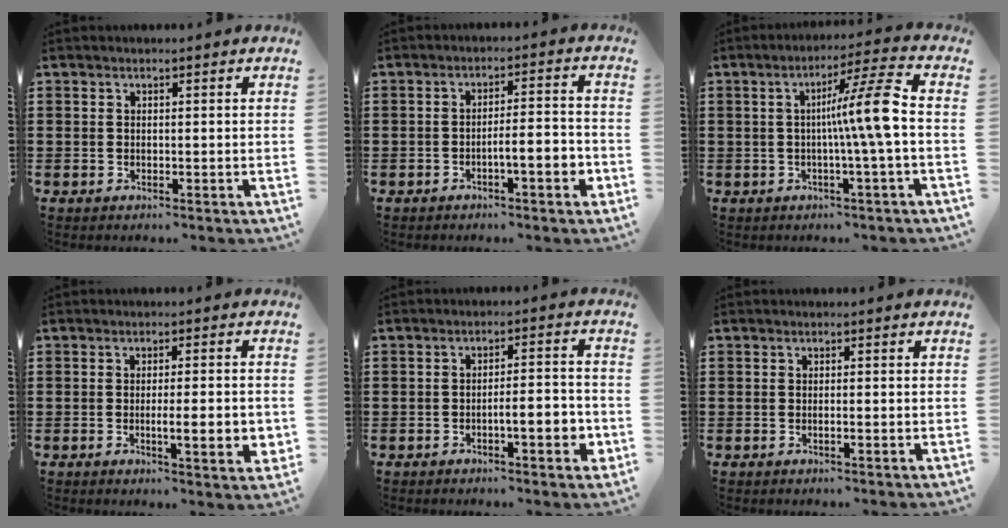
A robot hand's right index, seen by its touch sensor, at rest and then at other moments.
{"total": 4.8, "force": [-2.4, 0.6, 4.1], "torque": [-0.069, 0.001, -0.043]}
{"total": 8.9, "force": [-0.3, -0.7, 8.9], "torque": [-0.153, -0.004, -0.017]}
{"total": 5.7, "force": [-1.1, 0.8, 5.5], "torque": [-0.083, -0.009, -0.018]}
{"total": 5.3, "force": [-2.0, 1.3, 4.8], "torque": [-0.072, -0.002, -0.037]}
{"total": 0.6, "force": [-0.2, 0.0, 0.6], "torque": [-0.010, -0.003, -0.004]}